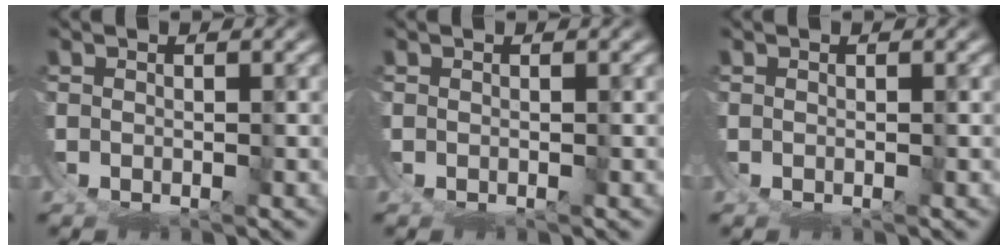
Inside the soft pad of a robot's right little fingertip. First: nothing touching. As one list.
[{"total": 0.0}, {"total": 0.0}]